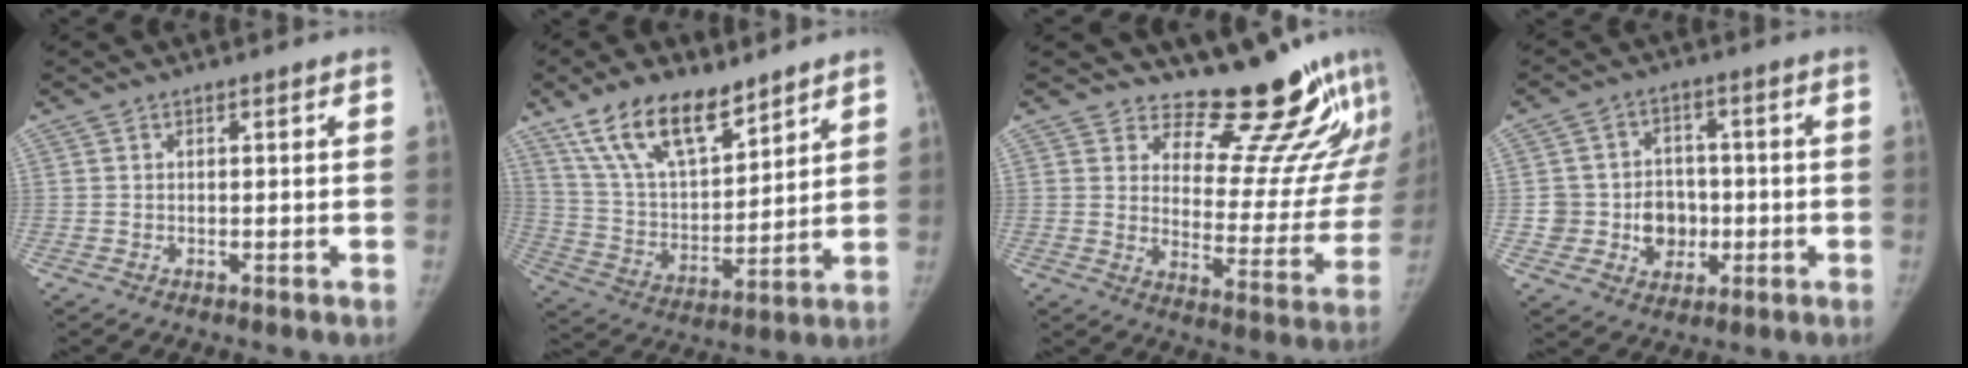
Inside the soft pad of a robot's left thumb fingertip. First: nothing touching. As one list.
[{"total": 16.5, "force": [11.4, 7.3, 9.6], "torque": [-0.137, -0.055, 0.218]}, {"total": 16.8, "force": [14.3, 5.2, 7.1], "torque": [-0.035, -0.142, 0.190]}, {"total": 9.1, "force": [-1.3, 8.2, 3.6], "torque": [-0.006, 0.014, -0.015]}]